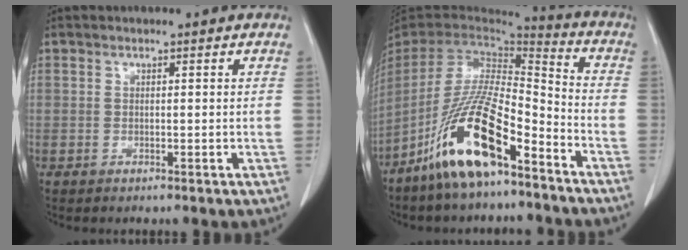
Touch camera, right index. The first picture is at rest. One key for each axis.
{"total": 16.3, "fx": -10.1, "fy": 3.4, "fz": 12.3, "tx": -0.256, "ty": -0.014, "tz": -0.188}